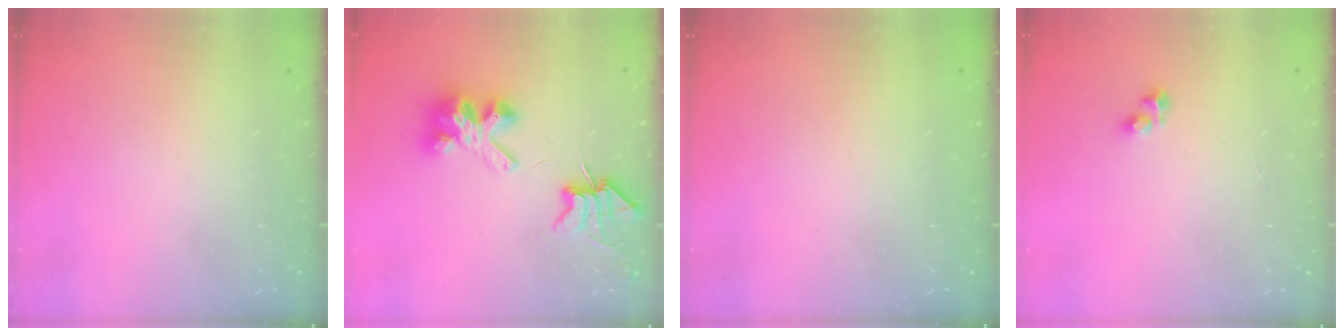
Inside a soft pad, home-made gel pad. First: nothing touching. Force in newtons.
{"total": 7.5, "press": 7.5, "slide": 0.5}
{"total": 0.8, "press": 0.7, "slide": 0.3}
{"total": 3.0, "press": 3.0, "slide": 0.4}